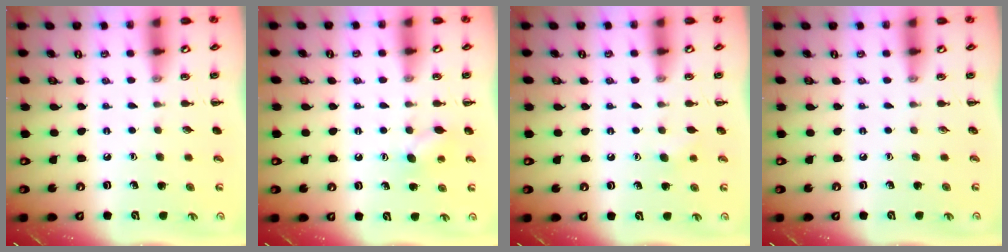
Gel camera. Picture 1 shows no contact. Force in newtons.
{"total": 6.7, "press": 6.5, "slide": 1.5}
{"total": 5.4, "press": 5.2, "slide": 1.4}
{"total": 0.0}